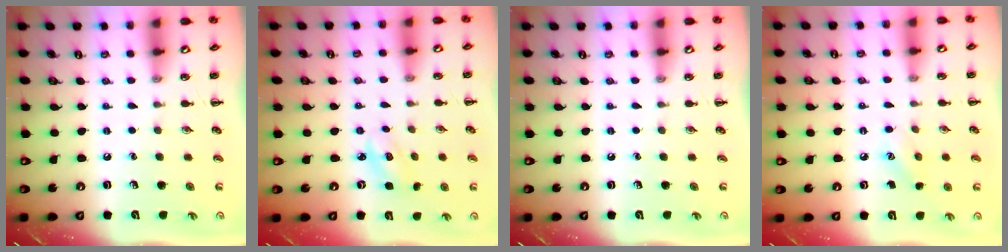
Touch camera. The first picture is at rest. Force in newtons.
{"total": 2.8, "press": 2.8, "slide": 0.7}
{"total": 0.0}
{"total": 5.6, "press": 5.5, "slide": 1.4}